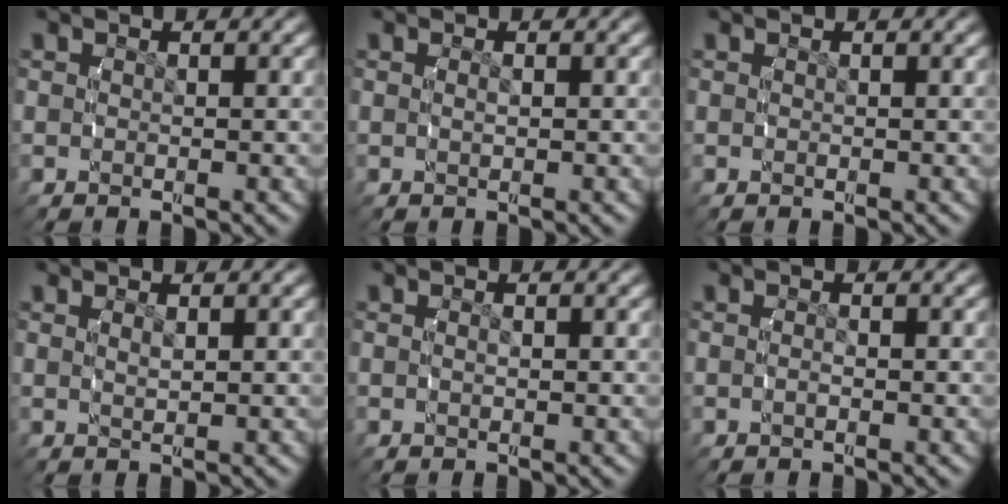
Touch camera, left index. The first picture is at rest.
{"total": 0.6, "force": [0.0, 0.0, 0.6], "torque": [-0.013, -0.004, 0.001]}
{"total": 0.0}
{"total": 0.9, "force": [0.5, -0.5, 0.6], "torque": [-0.010, -0.004, 0.014]}
{"total": 0.5, "force": [-0.2, 0.3, 0.4], "torque": [-0.012, -0.003, -0.002]}
{"total": 0.8, "force": [-0.5, 0.3, 0.5], "torque": [-0.014, 0.000, -0.011]}